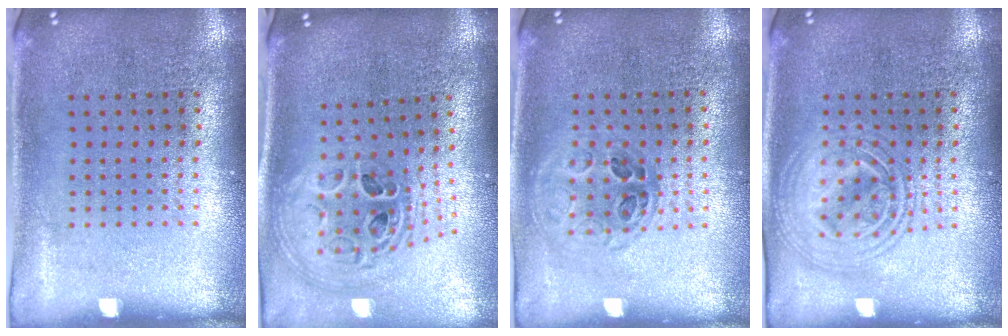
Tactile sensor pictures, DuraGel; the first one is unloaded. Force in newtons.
{"total": 1.7, "press": 1.5, "slide": 0.9}
{"total": 1.0, "press": 0.9, "slide": 0.4}
{"total": 2.7, "press": 2.7, "slide": 0.3}